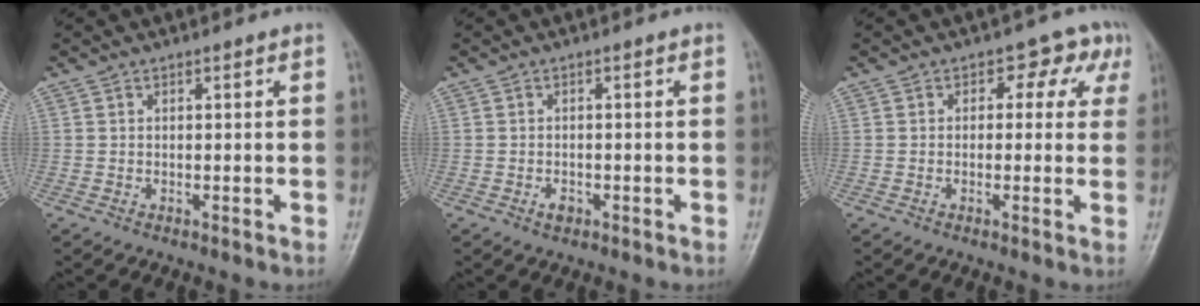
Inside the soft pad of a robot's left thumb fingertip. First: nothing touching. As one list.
[{"total": 1.5, "force": [-0.9, 0.9, 0.7], "torque": [-0.012, 0.005, -0.015]}, {"total": 5.3, "force": [1.6, 3.8, 3.2], "torque": [0.010, 0.005, 0.003]}]